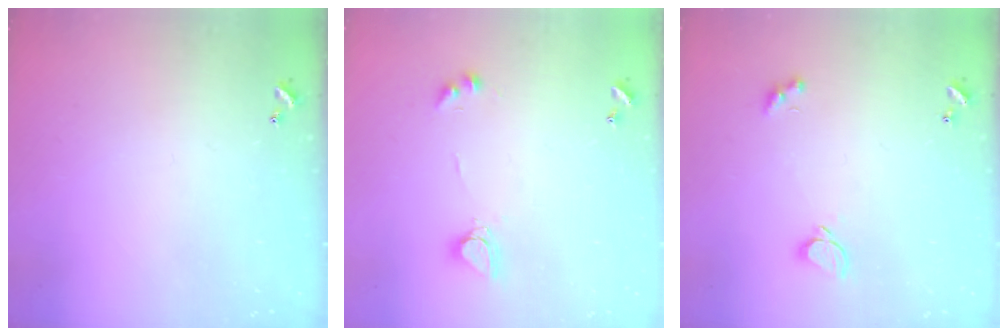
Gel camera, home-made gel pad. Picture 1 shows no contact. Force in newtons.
{"total": 4.9, "press": 4.9, "slide": 0.3}
{"total": 1.8, "press": 1.6, "slide": 0.8}